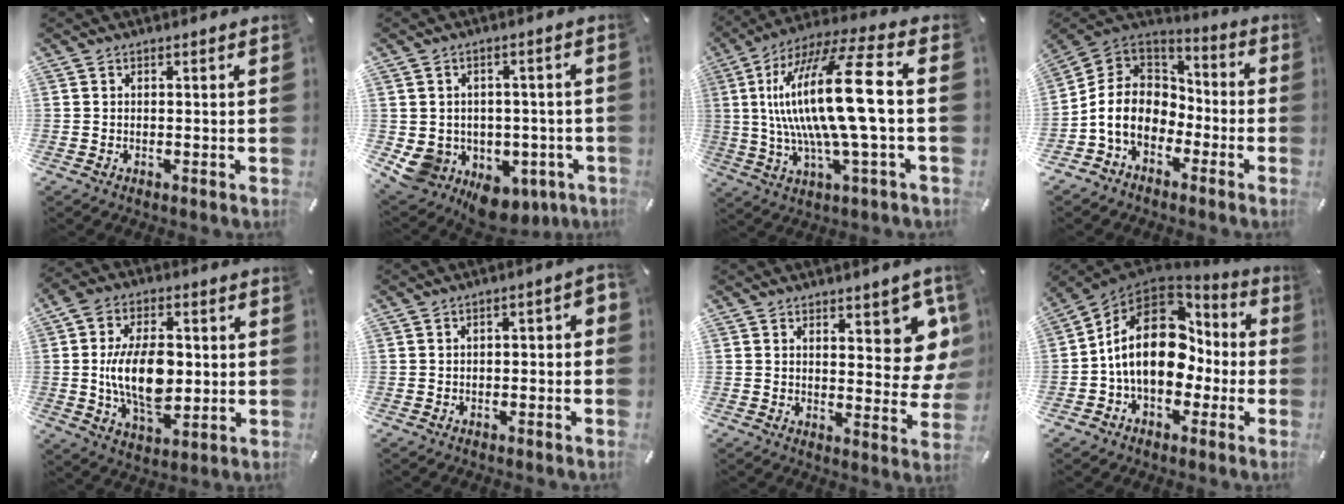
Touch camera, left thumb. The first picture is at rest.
{"total": 8.2, "force": [-2.6, 7.4, 2.3], "torque": [-0.035, -0.007, -0.032]}
{"total": 21.7, "force": [1.7, 4.5, 21.2], "torque": [-0.425, -0.008, 0.010]}
{"total": 11.4, "force": [-4.4, 9.3, 5.0], "torque": [-0.127, 0.025, -0.081]}
{"total": 15.0, "force": [0.0, 9.2, 11.9], "torque": [-0.229, -0.003, 0.000]}
{"total": 3.1, "force": [-2.1, 1.3, 1.8], "torque": [-0.028, 0.016, -0.041]}
{"total": 10.1, "force": [4.9, 4.6, 7.5], "torque": [-0.078, -0.034, 0.082]}
{"total": 18.0, "force": [1.9, 13.0, 12.3], "torque": [-0.221, -0.011, 0.033]}